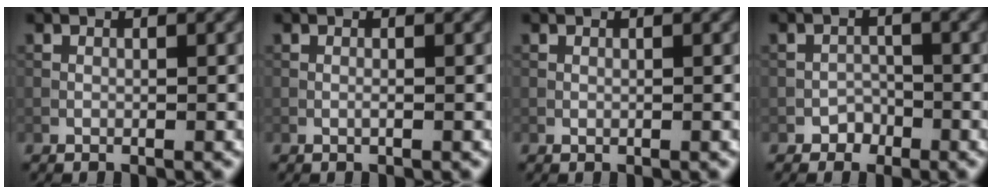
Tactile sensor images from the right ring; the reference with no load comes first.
{"total": 0.0}
{"total": 0.0}
{"total": 1.4, "force": [-1.0, 1.0, 0.1], "torque": [0.007, 0.007, -0.017]}